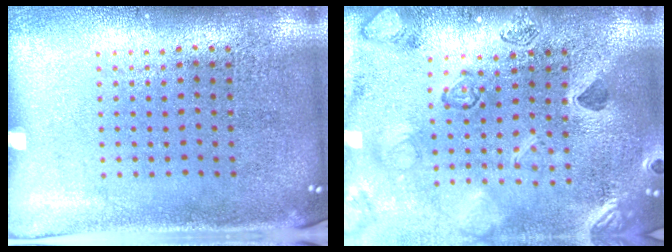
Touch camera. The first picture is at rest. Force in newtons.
{"total": 2.4, "press": 2.4, "slide": 0.3}